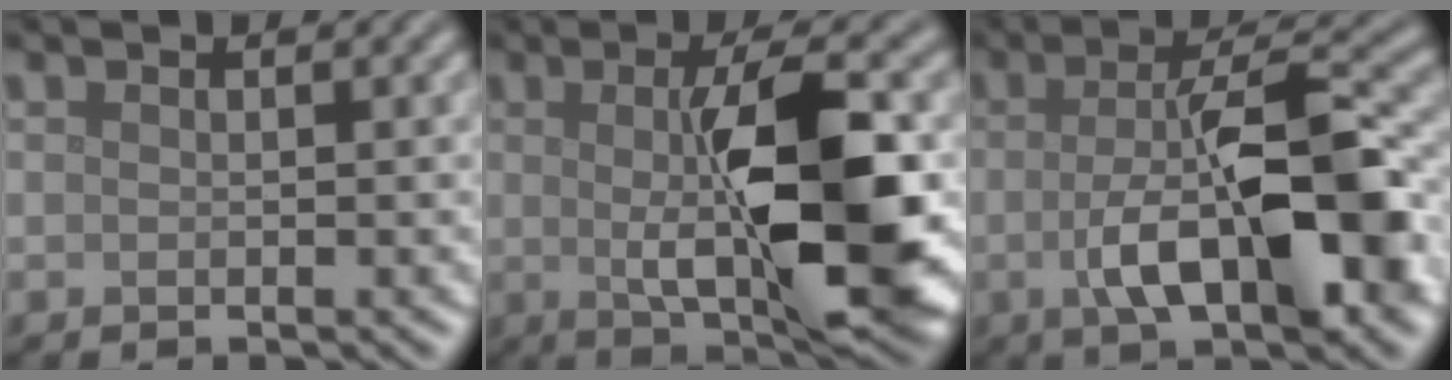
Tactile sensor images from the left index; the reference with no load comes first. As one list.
[{"total": 10.4, "force": [0.2, 3.0, 10.0], "torque": [-0.151, -0.005, 0.005]}, {"total": 10.1, "force": [-1.8, 3.4, 9.4], "torque": [-0.159, -0.002, -0.030]}]